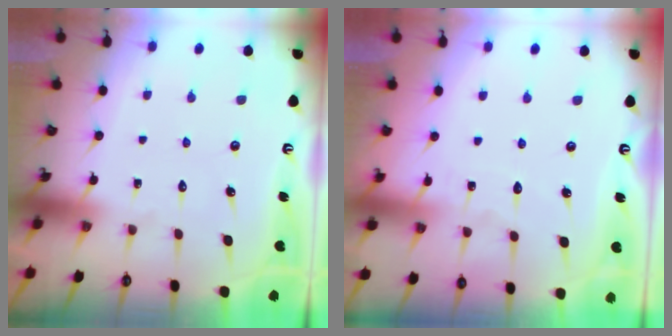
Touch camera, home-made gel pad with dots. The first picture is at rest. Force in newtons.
{"total": 3.1, "press": 3.1, "slide": 0.4}